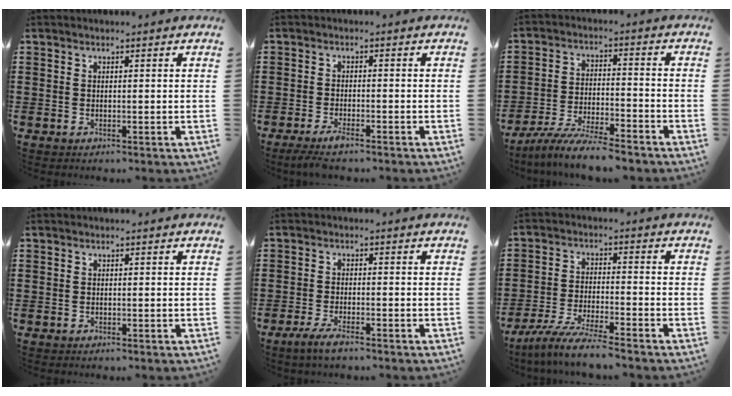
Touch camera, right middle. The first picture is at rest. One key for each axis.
{"total": 2.8, "fx": -2.1, "fy": 0.3, "fz": 1.8, "tx": -0.043, "ty": -0.004, "tz": -0.043}
{"total": 7.7, "fx": -7.1, "fy": 0.6, "fz": 2.8, "tx": -0.054, "ty": 0.006, "tz": -0.136}
{"total": 0.0}
{"total": 3.0, "fx": -2.3, "fy": 0.5, "fz": 1.9, "tx": -0.047, "ty": -0.002, "tz": -0.045}
{"total": 6.7, "fx": -6.1, "fy": -0.4, "fz": 2.8, "tx": -0.059, "ty": -0.012, "tz": -0.116}